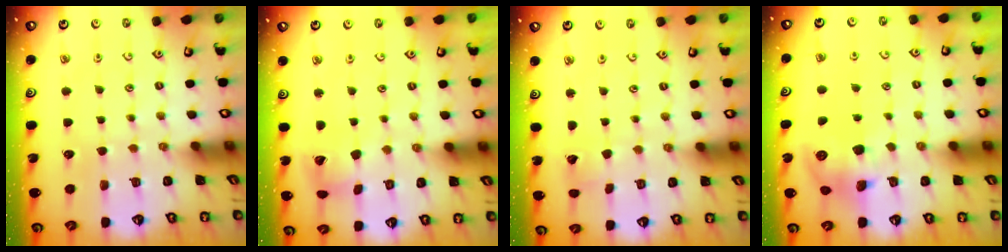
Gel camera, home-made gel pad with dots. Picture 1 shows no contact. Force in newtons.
{"total": 8.5, "press": 8.4, "slide": 1.2}
{"total": 1.4, "press": 1.4, "slide": 0.1}
{"total": 8.4, "press": 8.4, "slide": 1.0}